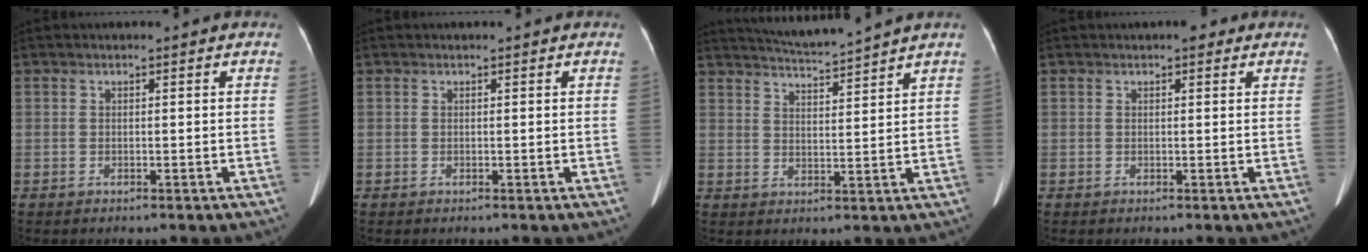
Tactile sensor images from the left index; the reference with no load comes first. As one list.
[{"total": 0.0}, {"total": 6.9, "force": [6.5, -1.6, 1.8], "torque": [-0.040, -0.002, 0.111]}, {"total": 1.8, "force": [1.1, 0.9, 1.0], "torque": [-0.009, 0.009, 0.011]}]